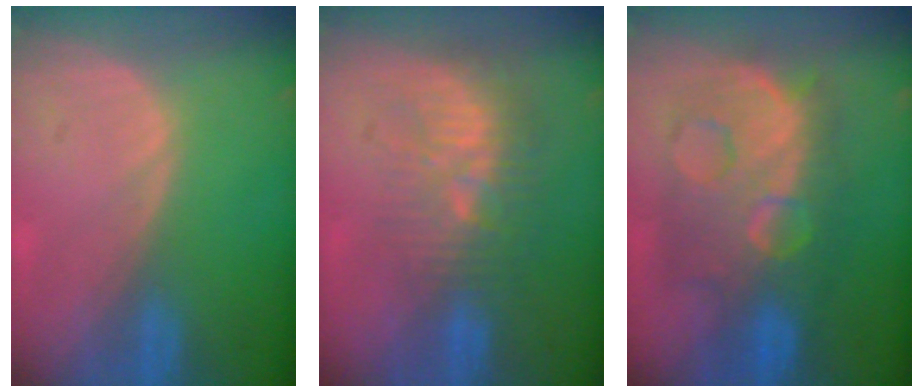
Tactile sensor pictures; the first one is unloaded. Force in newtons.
{"total": 9.6, "press": 8.6, "slide": 4.2}
{"total": 12.3, "press": 12.3, "slide": 1.3}